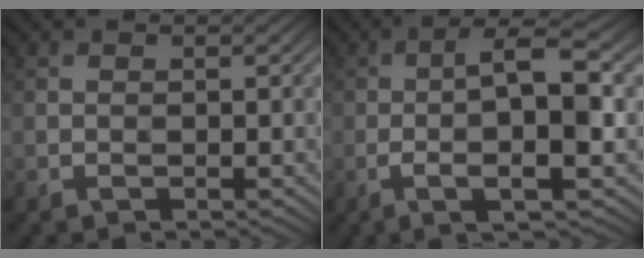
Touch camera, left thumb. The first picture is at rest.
{"total": 7.4, "force": [-0.8, 1.5, 7.2], "torque": [-0.122, 0.016, -0.026]}